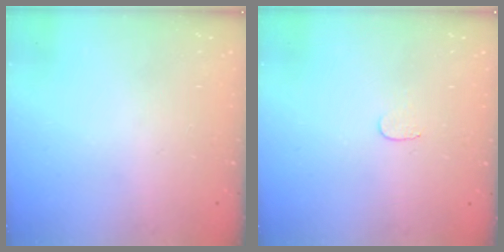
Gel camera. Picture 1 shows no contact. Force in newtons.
{"total": 3.4, "press": 3.4, "slide": 0.2}